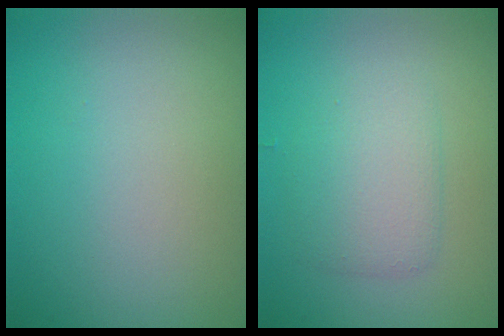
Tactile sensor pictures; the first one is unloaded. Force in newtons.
{"total": 2.9, "press": 2.9, "slide": 0.2}